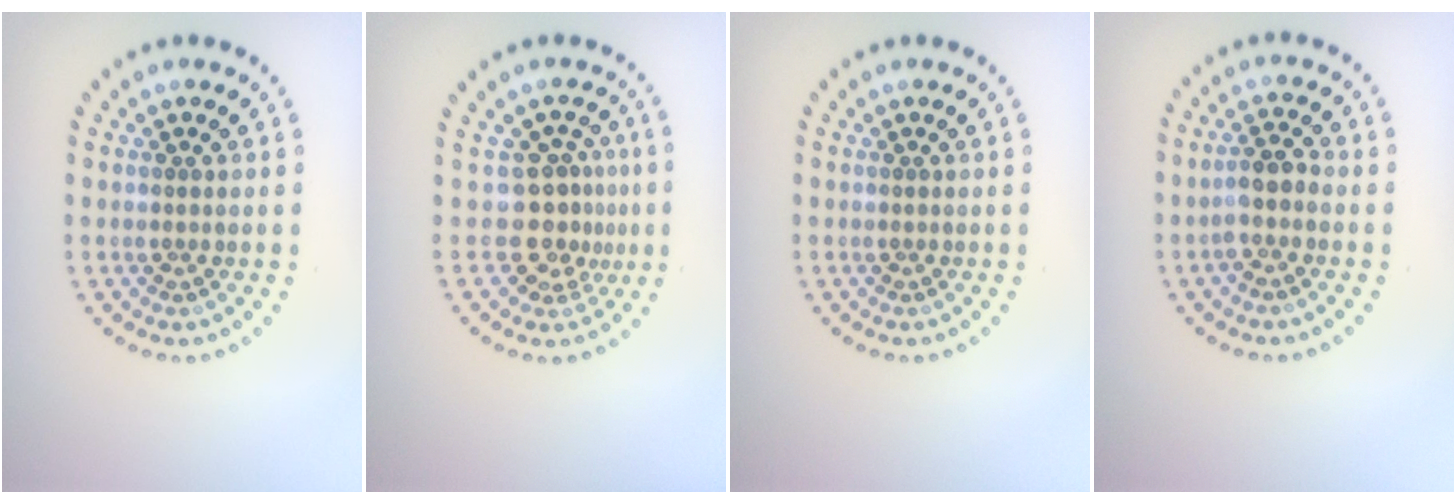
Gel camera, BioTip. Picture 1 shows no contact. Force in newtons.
{"total": 3.4, "press": 2.4, "slide": 2.4}
{"total": 0.0}
{"total": 2.2, "press": 1.9, "slide": 1.1}